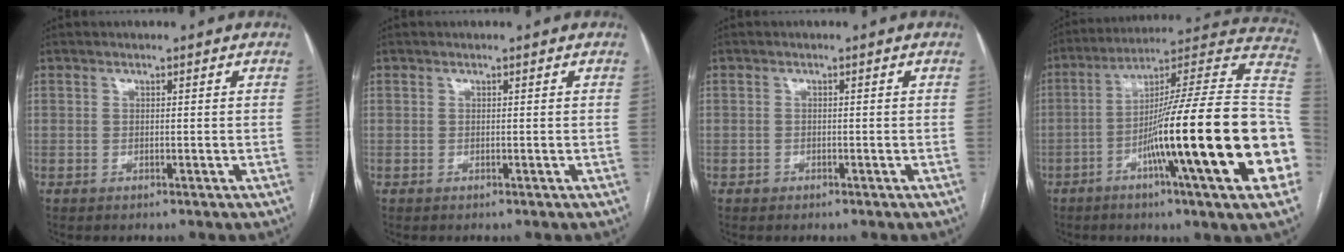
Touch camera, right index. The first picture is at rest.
{"total": 0.0}
{"total": 0.7, "force": [-0.4, 0.6, 0.0], "torque": [-0.004, 0.004, -0.009]}
{"total": 30.2, "force": [-7.1, 0.2, 29.4], "torque": [-0.346, -0.007, -0.130]}